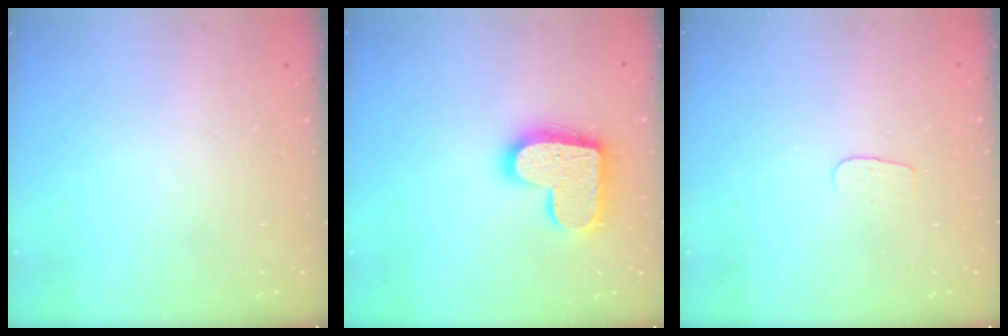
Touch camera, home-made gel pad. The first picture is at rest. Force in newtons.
{"total": 17.4, "press": 17.4, "slide": 0.9}
{"total": 3.7, "press": 3.6, "slide": 0.4}